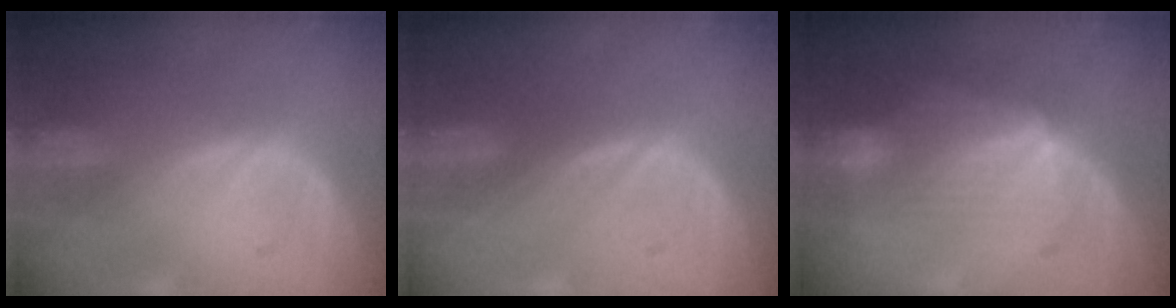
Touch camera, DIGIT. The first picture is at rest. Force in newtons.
{"total": 0.0}
{"total": 7.1, "press": 6.8, "slide": 2.3}